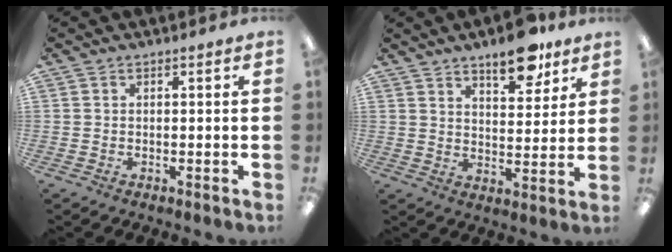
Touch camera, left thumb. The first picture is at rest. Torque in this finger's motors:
{"motor_torque": [0.15, 0.19, -0.14, 0.03, 0.04]}